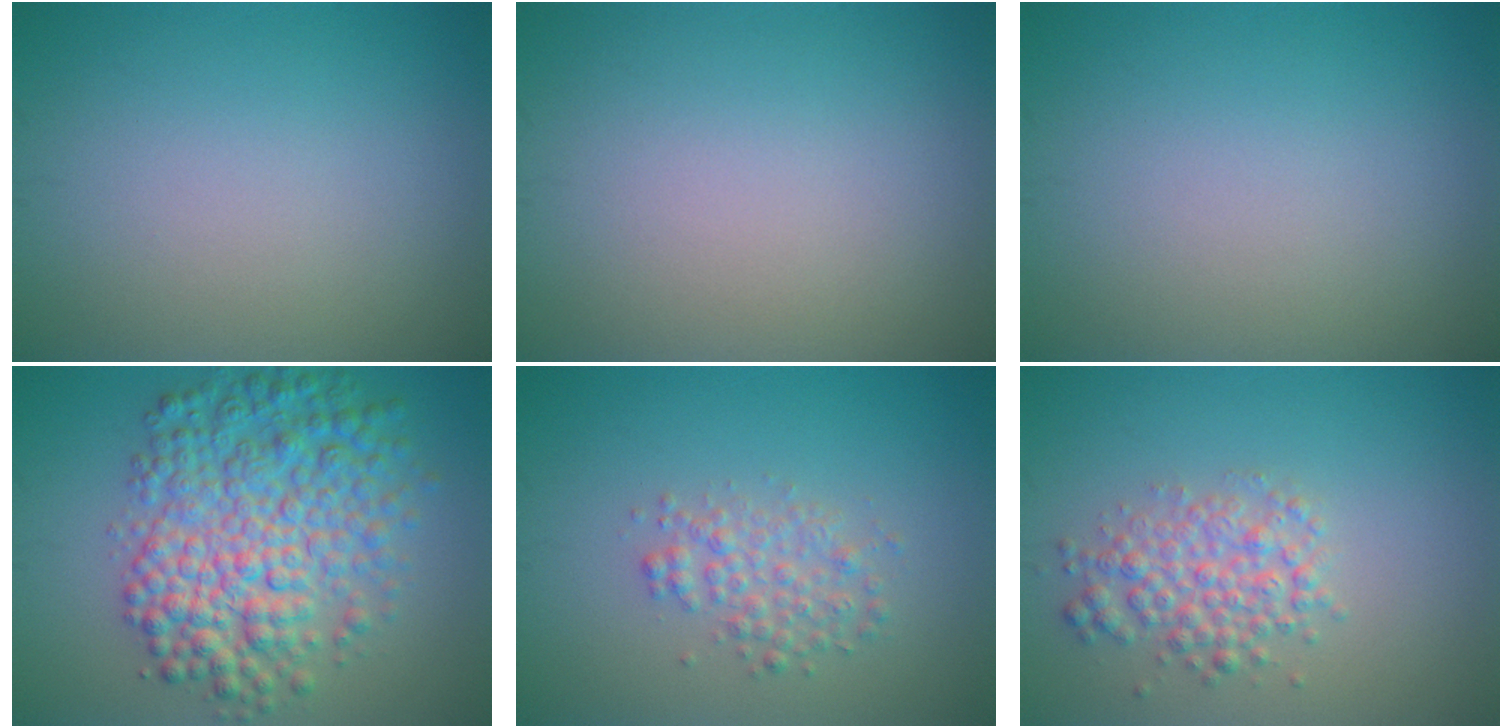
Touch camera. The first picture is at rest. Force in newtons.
{"total": 0.0}
{"total": 0.0}
{"total": 8.7, "press": 8.7, "slide": 0.1}
{"total": 2.5, "press": 2.5, "slide": 0.1}
{"total": 3.4, "press": 3.4, "slide": 0.1}